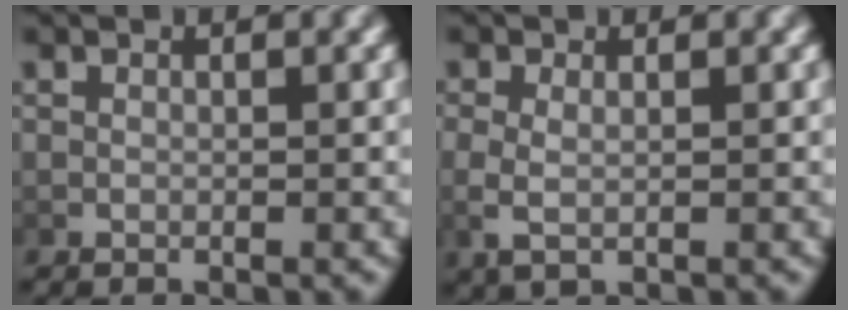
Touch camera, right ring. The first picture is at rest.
{"total": 2.6, "force": [0.1, 1.6, 2.0], "torque": [-0.056, -0.014, 0.014]}